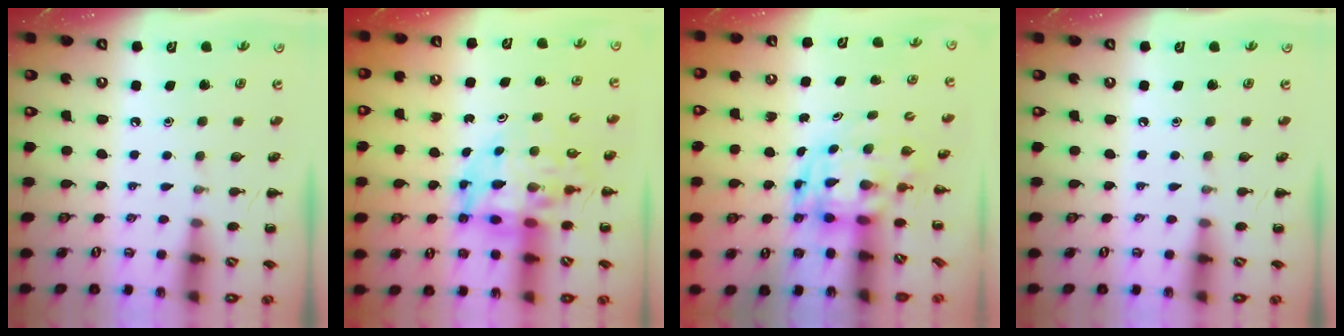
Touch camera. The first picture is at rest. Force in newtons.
{"total": 11.1, "press": 10.5, "slide": 3.6}
{"total": 3.1, "press": 3.1, "slide": 0.7}
{"total": 0.0}